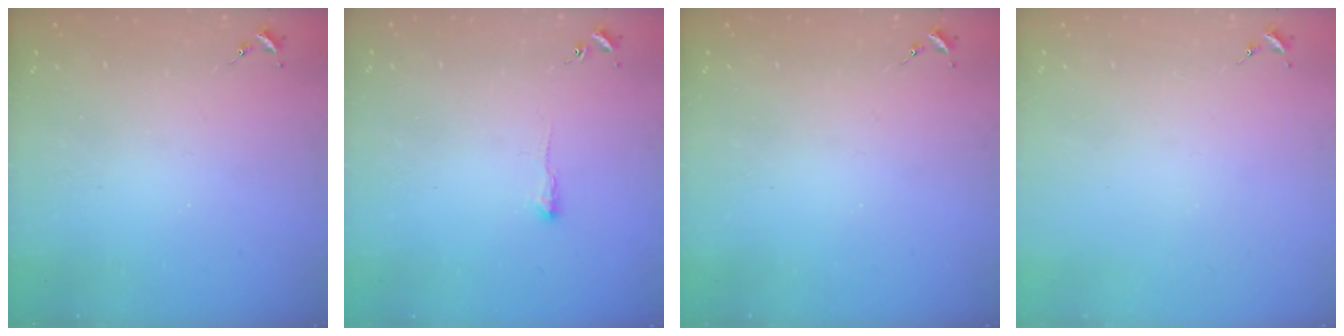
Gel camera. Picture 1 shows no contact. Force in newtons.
{"total": 2.5, "press": 2.5, "slide": 0.4}
{"total": 0.0}
{"total": 0.0}